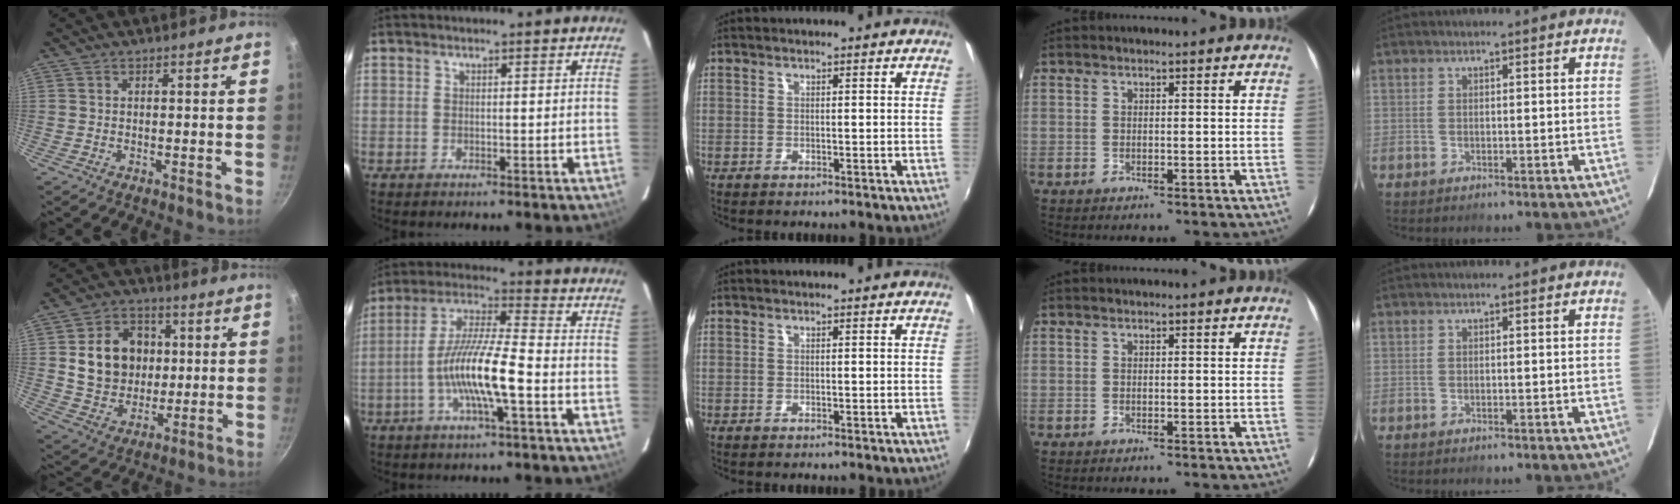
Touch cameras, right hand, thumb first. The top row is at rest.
{"thumb": {"total": 14.5, "force": [1.9, 11.9, 8.1], "torque": [-0.106, 0.006, 0.039]}, "index": {"total": 12.3, "force": [-4.2, 1.2, 11.5], "torque": [-0.231, 0.002, -0.085]}}